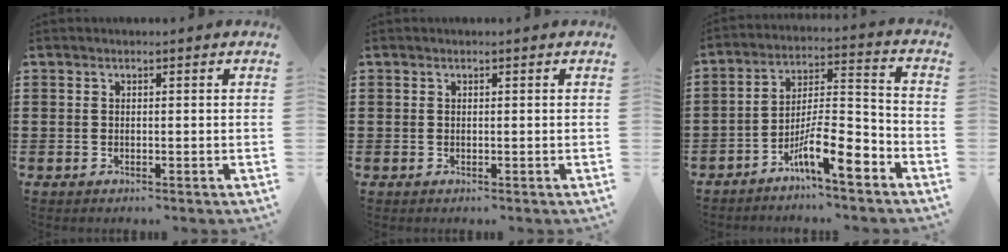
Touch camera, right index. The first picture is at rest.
{"total": 0.0}
{"total": 11.0, "force": [-7.4, 2.8, 7.7], "torque": [-0.143, 0.011, -0.141]}